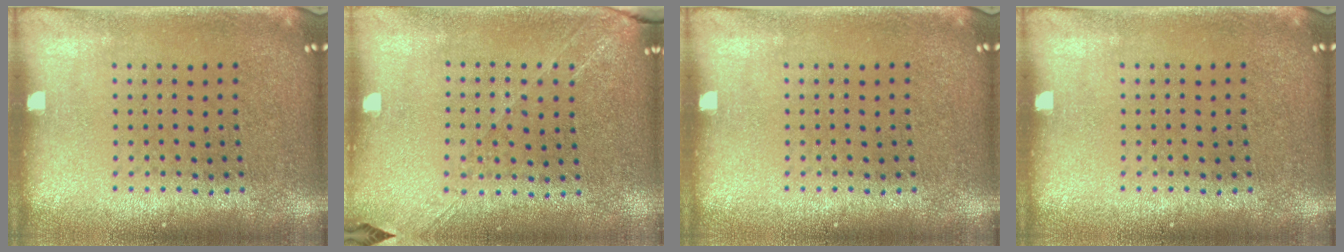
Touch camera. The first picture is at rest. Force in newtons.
{"total": 1.4, "press": 1.3, "slide": 0.6}
{"total": 0.0}
{"total": 0.0}